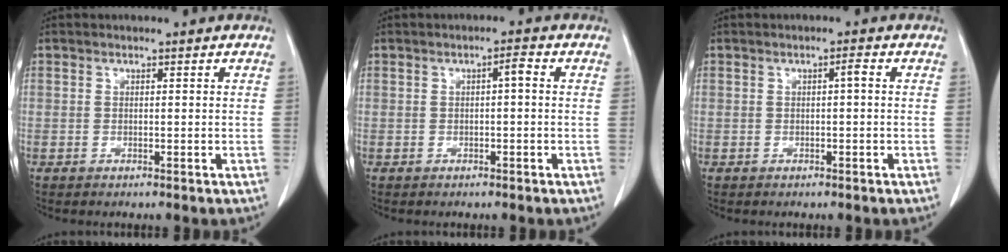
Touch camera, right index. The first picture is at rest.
{"total": 1.5, "force": [0.1, 0.2, 1.5], "torque": [-0.023, 0.005, 0.001]}
{"total": 1.0, "force": [0.0, 0.1, 1.0], "torque": [-0.016, 0.002, 0.000]}